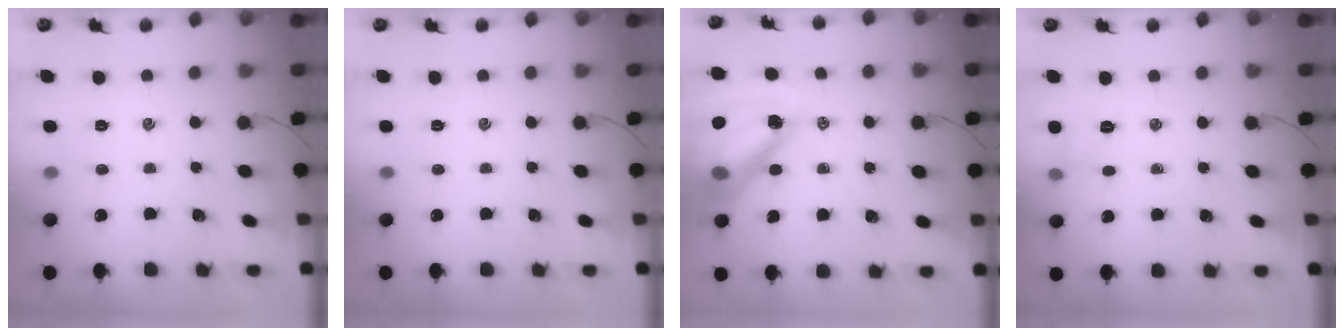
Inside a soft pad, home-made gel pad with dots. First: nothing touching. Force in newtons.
{"total": 0.0}
{"total": 14.7, "press": 14.0, "slide": 4.3}
{"total": 4.9, "press": 4.7, "slide": 1.2}